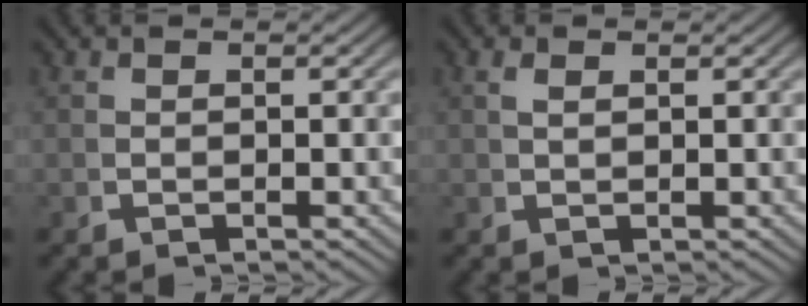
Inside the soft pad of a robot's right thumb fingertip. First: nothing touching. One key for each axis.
{"total": 0.9, "fx": 0.8, "fy": -0.1, "fz": 0.4, "tx": -0.003, "ty": 0.002, "tz": 0.019}